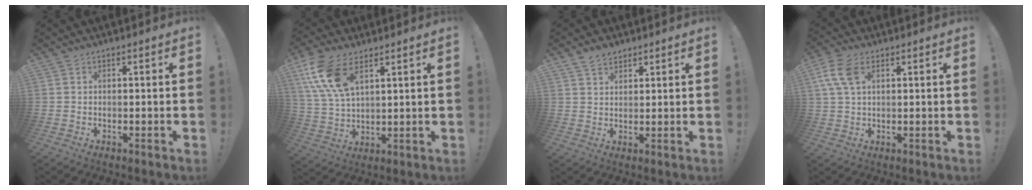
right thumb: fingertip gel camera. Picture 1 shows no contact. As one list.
[{"total": 13.0, "force": [6.9, 6.7, 8.7], "torque": [-0.187, -0.020, 0.129]}, {"total": 4.3, "force": [3.2, 2.5, 1.1], "torque": [-0.023, -0.013, 0.061]}, {"total": 8.2, "force": [3.0, 4.7, 5.9], "torque": [-0.126, 0.008, 0.060]}]